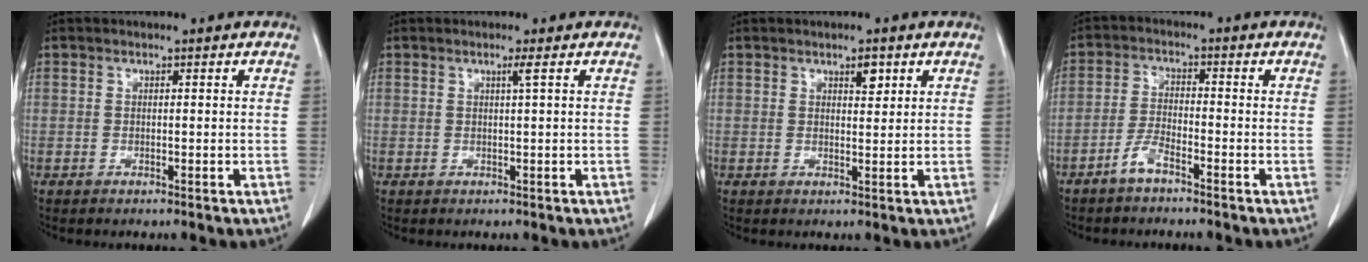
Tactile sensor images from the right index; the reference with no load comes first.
{"total": 1.0, "force": [0.4, -0.4, 0.8], "torque": [-0.021, -0.003, 0.011]}
{"total": 2.1, "force": [1.2, 0.8, 1.6], "torque": [-0.024, -0.004, 0.019]}
{"total": 3.5, "force": [-2.6, 0.6, 2.2], "torque": [-0.048, 0.003, -0.052]}